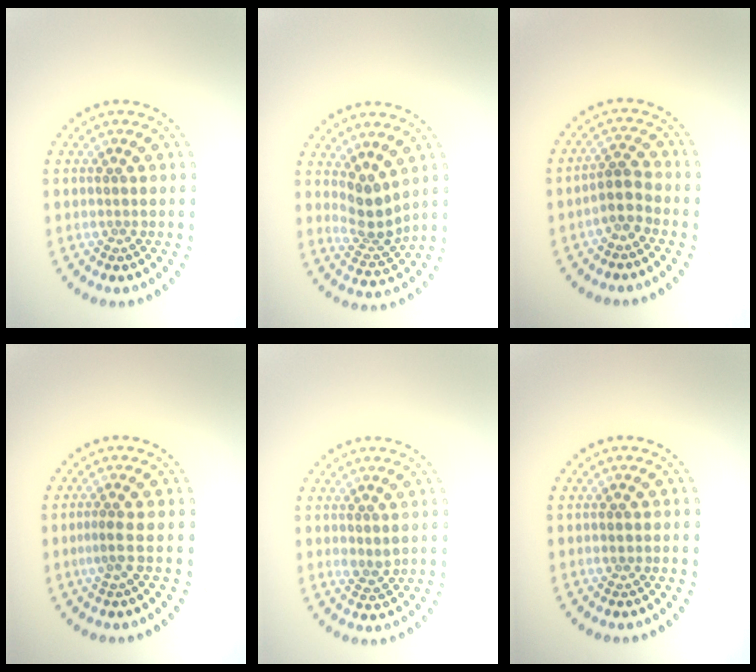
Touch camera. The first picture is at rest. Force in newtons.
{"total": 3.2, "press": 2.5, "slide": 2.0}
{"total": 2.2, "press": 1.7, "slide": 1.4}
{"total": 1.4, "press": 0.9, "slide": 1.1}
{"total": 1.4, "press": 1.3, "slide": 0.3}
{"total": 0.7, "press": 0.7, "slide": 0.1}